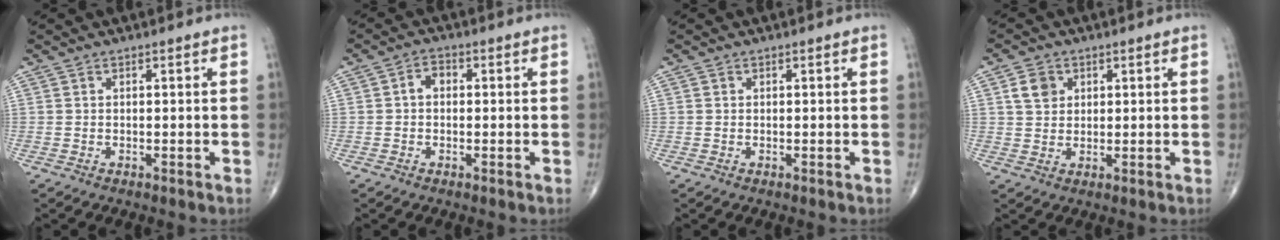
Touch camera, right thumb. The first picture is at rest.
{"total": 2.7, "force": [0.0, 2.0, 1.8], "torque": [-0.020, 0.014, -0.008]}
{"total": 0.0}
{"total": 4.5, "force": [1.6, 3.6, 2.1], "torque": [-0.021, -0.003, 0.029]}